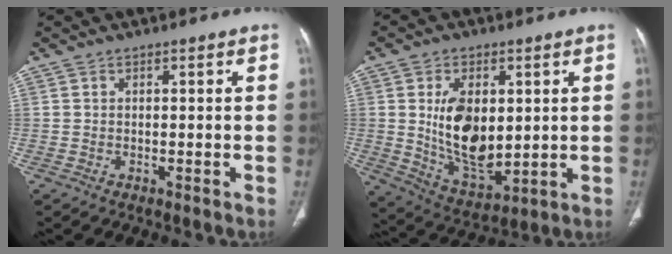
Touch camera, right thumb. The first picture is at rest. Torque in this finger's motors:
{"motor_torque": [2.41, 1.44, 1.21, -1.50, 0.32]}